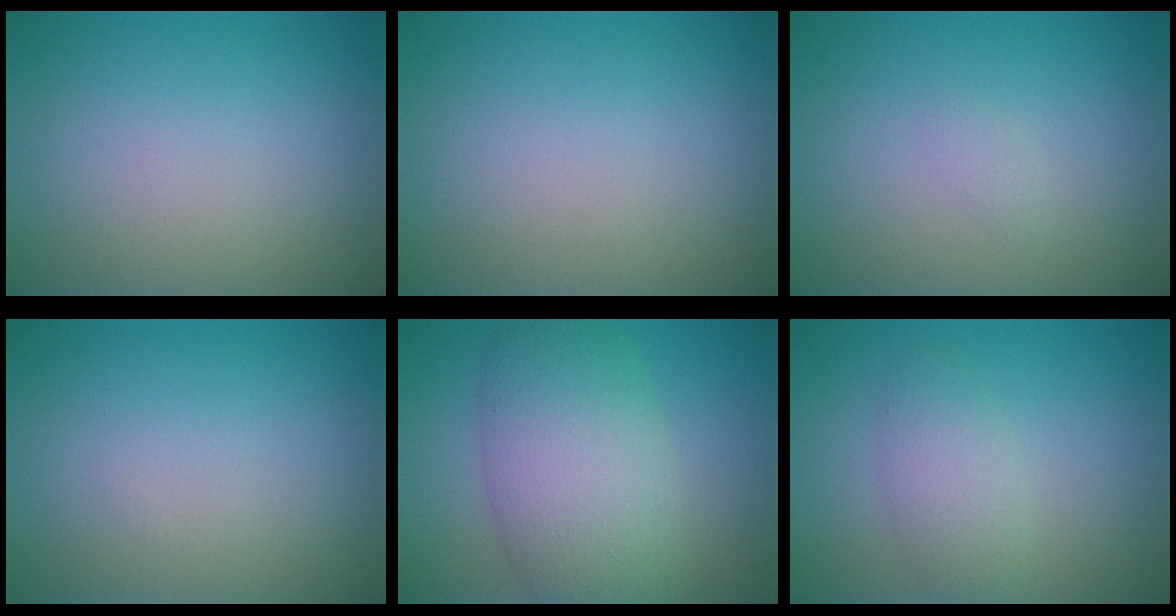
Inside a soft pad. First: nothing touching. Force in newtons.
{"total": 0.0}
{"total": 0.6, "press": 0.6, "slide": 0.0}
{"total": 0.0}
{"total": 8.1, "press": 8.1, "slide": 0.3}
{"total": 2.5, "press": 2.5, "slide": 0.1}